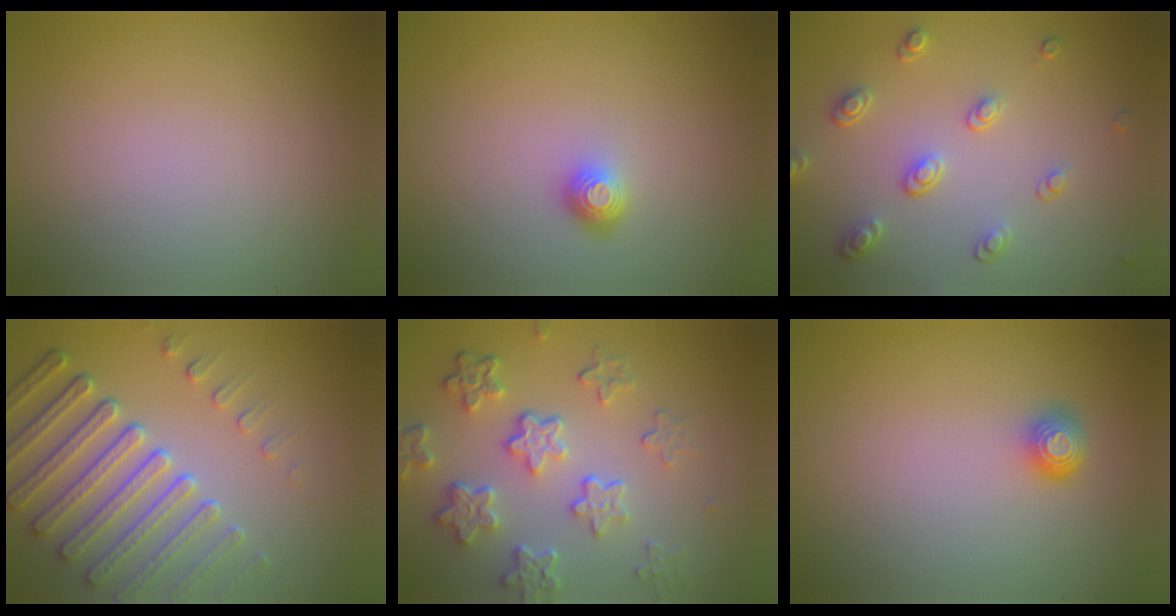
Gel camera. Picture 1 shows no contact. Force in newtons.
{"total": 1.5, "press": 1.1, "slide": 1.0}
{"total": 2.8, "press": 2.5, "slide": 1.1}
{"total": 6.7, "press": 5.4, "slide": 4.1}
{"total": 6.0, "press": 4.5, "slide": 4.0}
{"total": 1.6, "press": 1.3, "slide": 0.9}